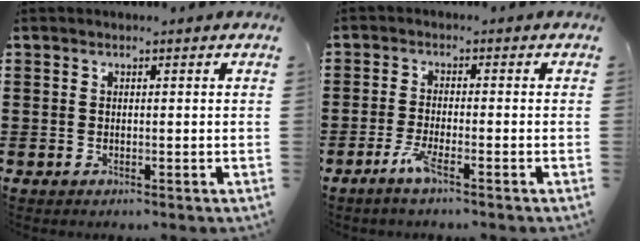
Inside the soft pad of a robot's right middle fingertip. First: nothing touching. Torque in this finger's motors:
{"motor_torque": [1.14, 0.92, 0.00, 0.00]}